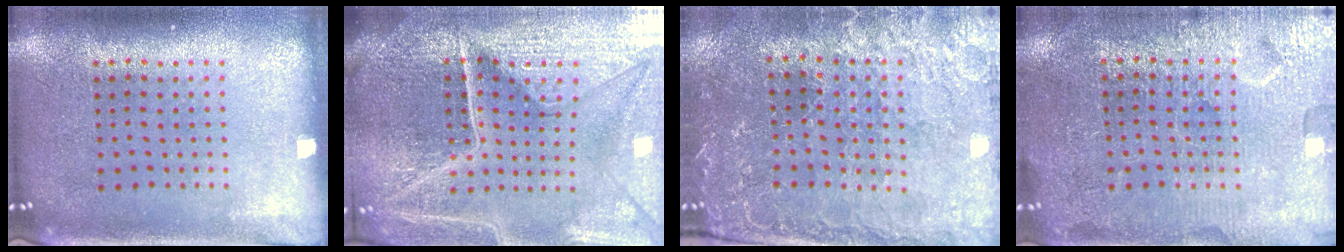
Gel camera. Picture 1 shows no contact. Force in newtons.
{"total": 6.3, "press": 5.6, "slide": 2.8}
{"total": 1.5, "press": 1.4, "slide": 0.5}
{"total": 3.8, "press": 3.8, "slide": 0.7}